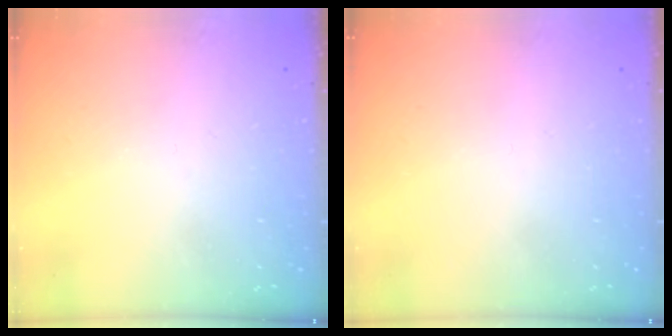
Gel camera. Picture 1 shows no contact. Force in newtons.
{"total": 1.7, "press": 1.7, "slide": 0.1}